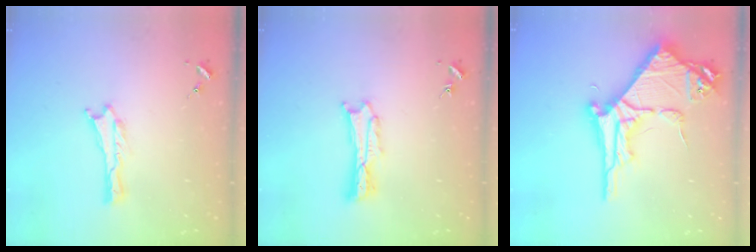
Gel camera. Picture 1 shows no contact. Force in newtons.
{"total": 2.7, "press": 2.7, "slide": 0.3}
{"total": 9.3, "press": 9.3, "slide": 0.9}